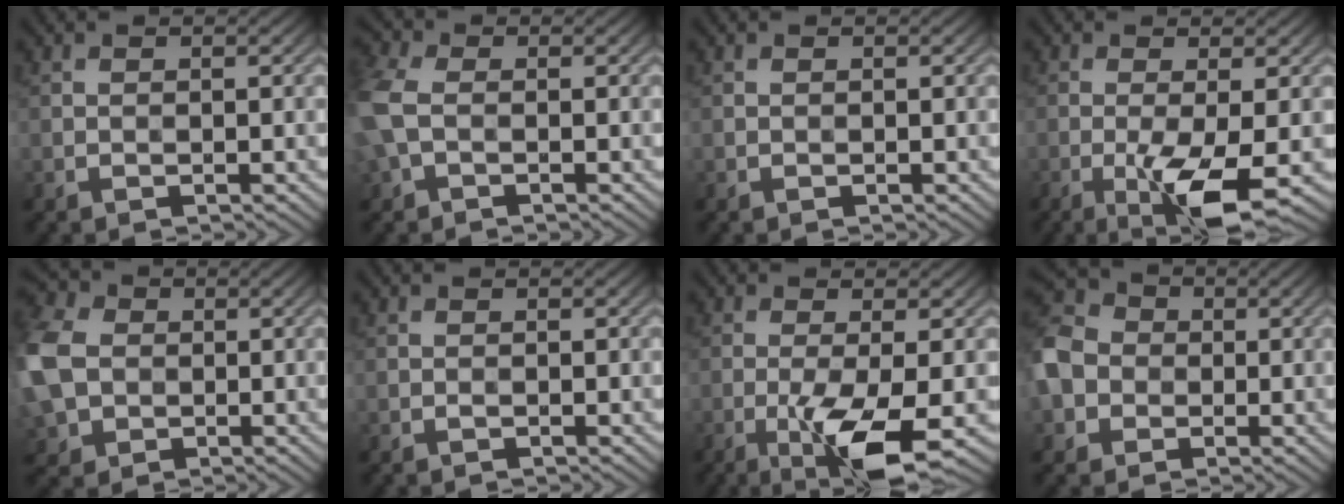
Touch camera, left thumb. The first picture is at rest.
{"total": 7.0, "force": [-0.4, 4.5, 5.4], "torque": [-0.173, 0.006, -0.017]}
{"total": 0.0}
{"total": 6.6, "force": [-2.4, 1.2, 6.0], "torque": [-0.108, -0.002, -0.045]}
{"total": 11.9, "force": [-0.3, 9.2, 7.5], "torque": [-0.235, -0.012, -0.009]}
{"total": 0.0}
{"total": 7.3, "force": [-2.8, 1.4, 6.6], "torque": [-0.118, -0.002, -0.052]}
{"total": 8.1, "force": [-1.3, 6.8, 4.1], "torque": [-0.125, -0.003, -0.041]}